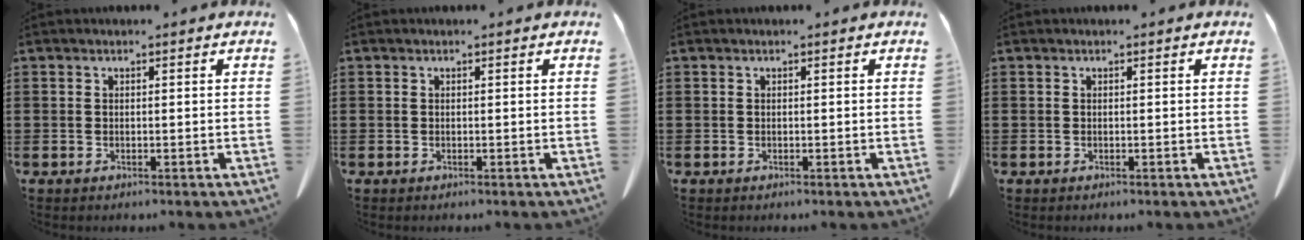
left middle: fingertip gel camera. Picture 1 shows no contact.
{"total": 0.0}
{"total": 0.0}
{"total": 0.0}